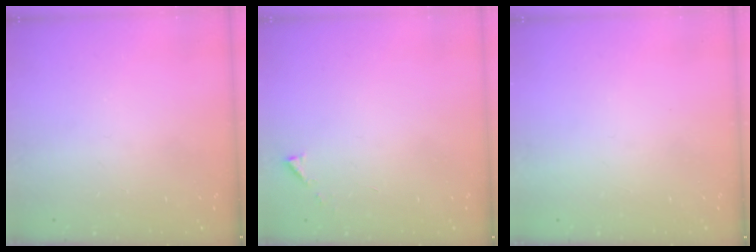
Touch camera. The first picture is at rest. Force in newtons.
{"total": 2.9, "press": 2.9, "slide": 0.4}
{"total": 1.5, "press": 1.5, "slide": 0.1}